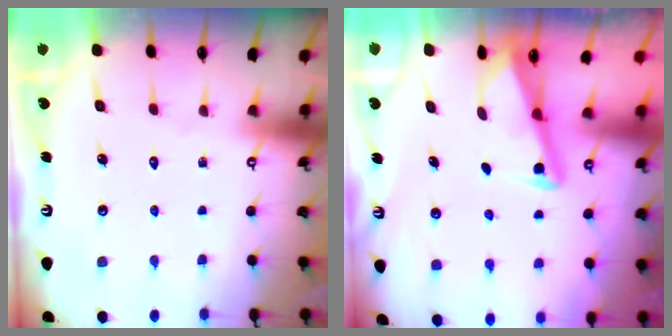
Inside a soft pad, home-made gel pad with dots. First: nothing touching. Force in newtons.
{"total": 2.8, "press": 2.7, "slide": 0.4}